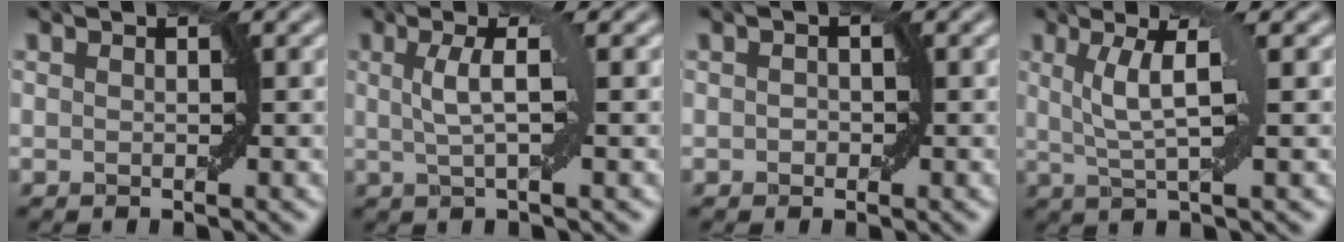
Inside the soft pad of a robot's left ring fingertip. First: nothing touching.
{"total": 3.3, "force": [0.6, 0.7, 3.2], "torque": [-0.055, 0.003, 0.010]}
{"total": 0.7, "force": [-0.1, 0.6, 0.4], "torque": [-0.004, -0.001, -0.002]}
{"total": 4.2, "force": [1.1, 0.7, 4.0], "torque": [-0.073, 0.000, 0.025]}